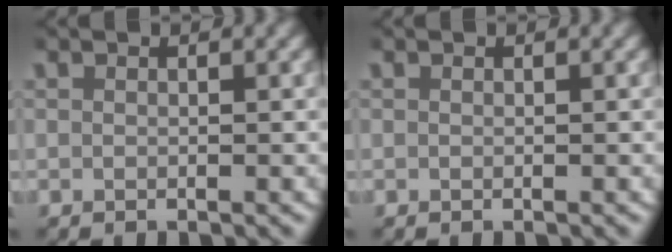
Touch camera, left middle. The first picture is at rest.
{"total": 0.0}